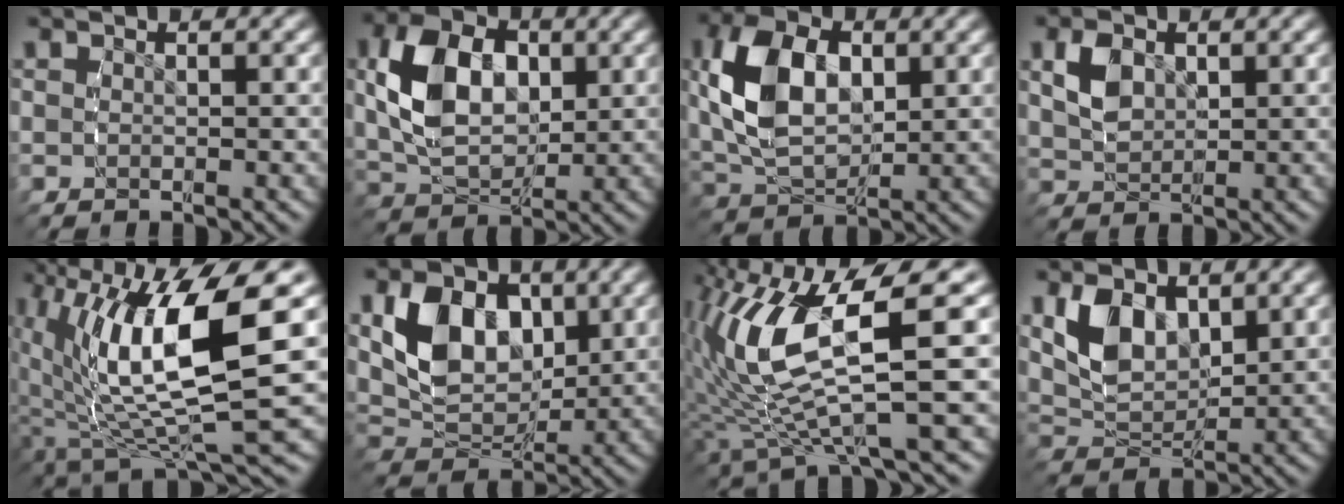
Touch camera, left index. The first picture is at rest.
{"total": 8.5, "force": [1.1, 5.8, 6.1], "torque": [-0.130, -0.013, 0.027]}
{"total": 8.5, "force": [1.2, 5.6, 6.3], "torque": [-0.137, -0.013, 0.032]}
{"total": 3.1, "force": [0.9, 2.1, 2.1], "torque": [-0.046, -0.006, 0.026]}
{"total": 13.3, "force": [-0.3, 5.8, 12.0], "torque": [-0.208, -0.027, 0.016]}
{"total": 9.1, "force": [1.6, 6.7, 6.0], "torque": [-0.126, -0.020, 0.035]}
{"total": 11.1, "force": [0.1, 5.3, 9.8], "torque": [-0.205, -0.019, 0.021]}
{"total": 6.1, "force": [1.8, 4.2, 4.0], "torque": [-0.097, -0.013, 0.039]}